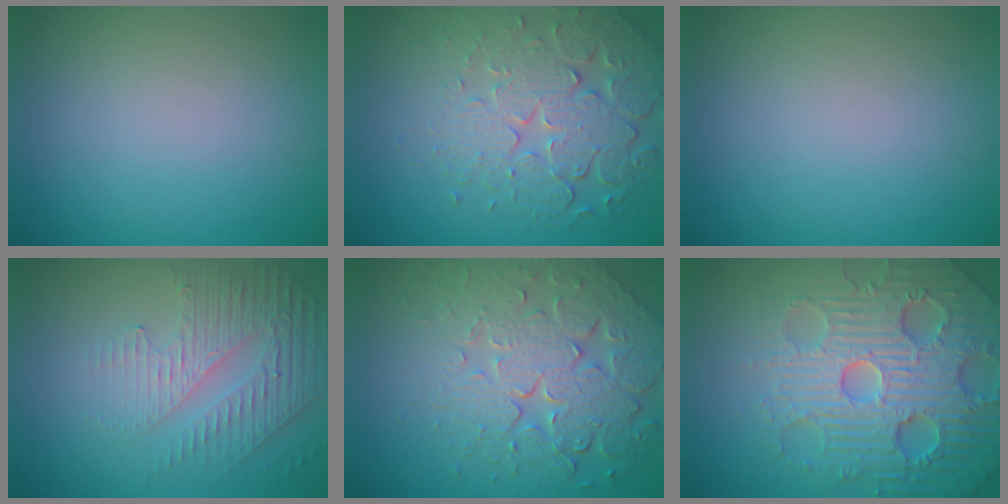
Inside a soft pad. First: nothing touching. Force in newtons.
{"total": 6.5, "press": 5.0, "slide": 4.2}
{"total": 0.0}
{"total": 5.1, "press": 3.3, "slide": 3.9}
{"total": 7.9, "press": 5.6, "slide": 5.5}
{"total": 7.8, "press": 7.7, "slide": 1.7}